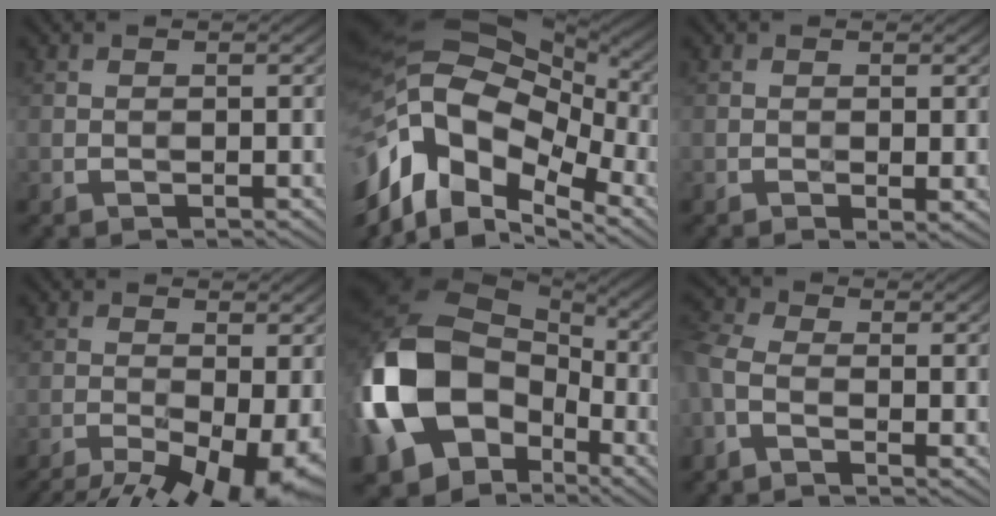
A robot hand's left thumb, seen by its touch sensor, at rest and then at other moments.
{"total": 18.0, "force": [-5.5, 11.6, 12.6], "torque": [-0.278, -0.020, -0.082]}
{"total": 1.4, "force": [0.0, 0.3, 1.3], "torque": [-0.023, -0.007, 0.001]}
{"total": 12.0, "force": [-7.2, 3.8, 8.8], "torque": [-0.155, -0.029, -0.098]}
{"total": 18.6, "force": [-4.1, 14.6, 10.9], "torque": [-0.274, -0.031, -0.069]}
{"total": 4.7, "force": [-1.3, 2.5, 3.7], "torque": [-0.099, -0.005, -0.036]}